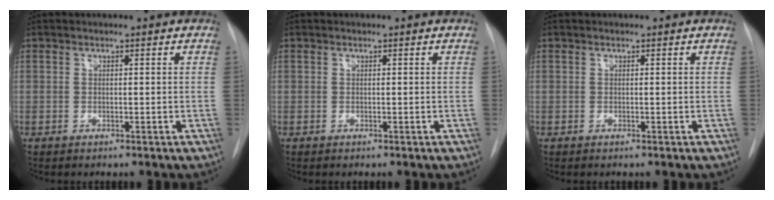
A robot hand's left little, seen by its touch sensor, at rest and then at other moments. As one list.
[{"total": 0.0}, {"total": 0.0}]